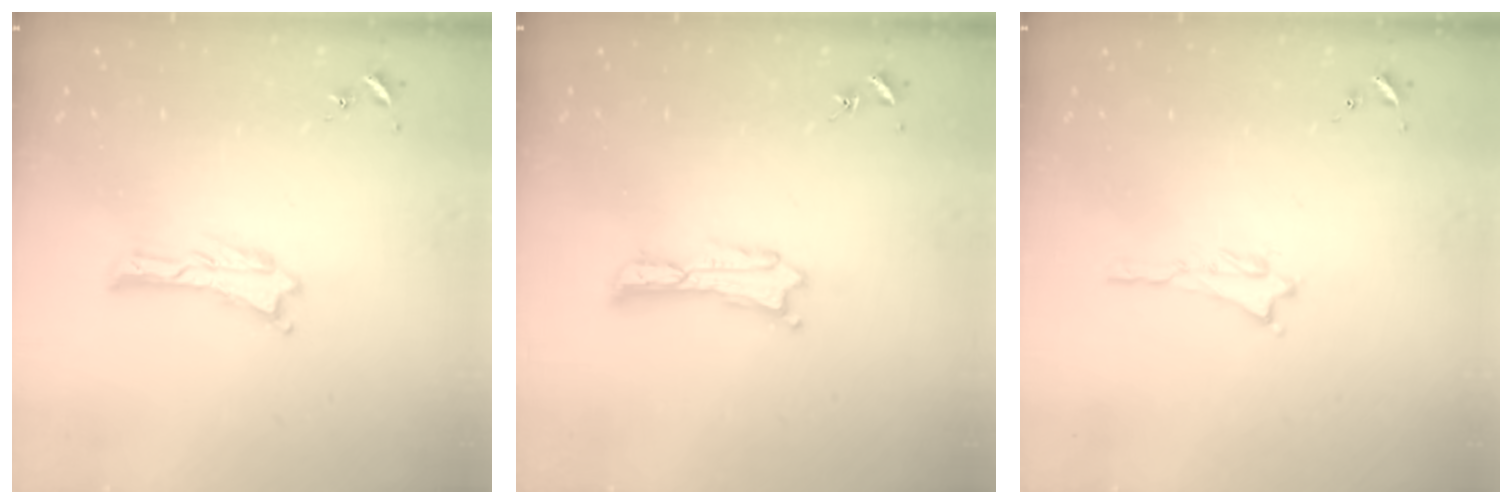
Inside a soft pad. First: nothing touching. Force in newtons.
{"total": 0.9, "press": 0.9, "slide": 0.2}
{"total": 0.7, "press": 0.7, "slide": 0.1}